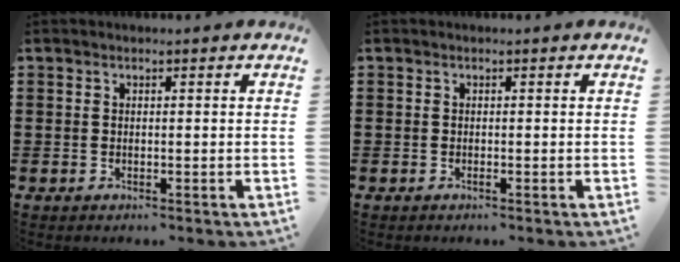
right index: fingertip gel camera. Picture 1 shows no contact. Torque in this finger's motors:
{"motor_torque": [0.05, 0.09, 0.01, 0.01]}